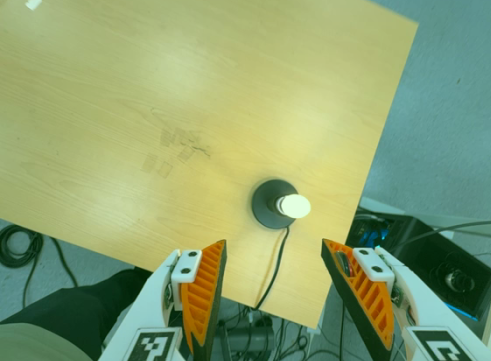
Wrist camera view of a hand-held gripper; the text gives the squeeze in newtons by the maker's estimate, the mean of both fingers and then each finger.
{"total": 0.0}